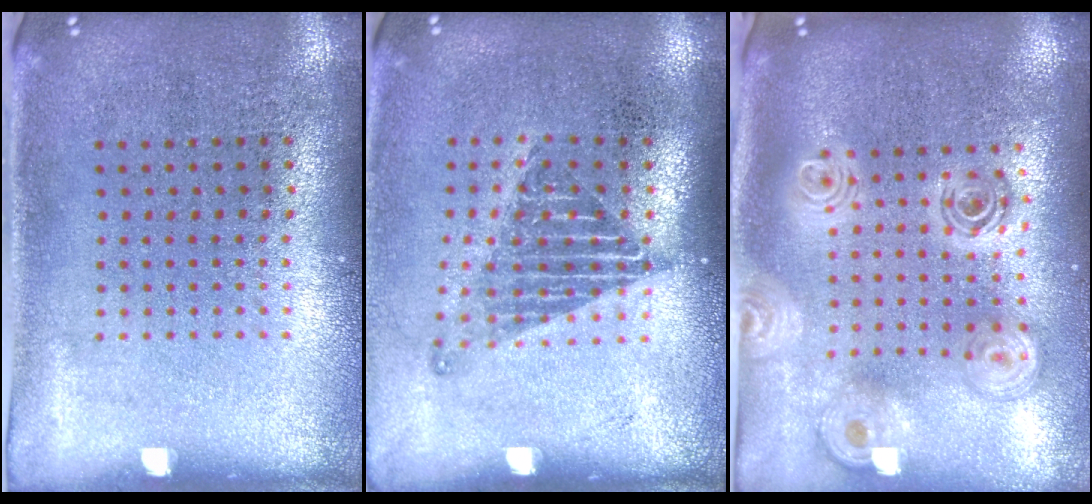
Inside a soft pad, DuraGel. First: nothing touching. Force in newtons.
{"total": 1.2, "press": 1.0, "slide": 0.7}
{"total": 2.4, "press": 1.9, "slide": 1.5}